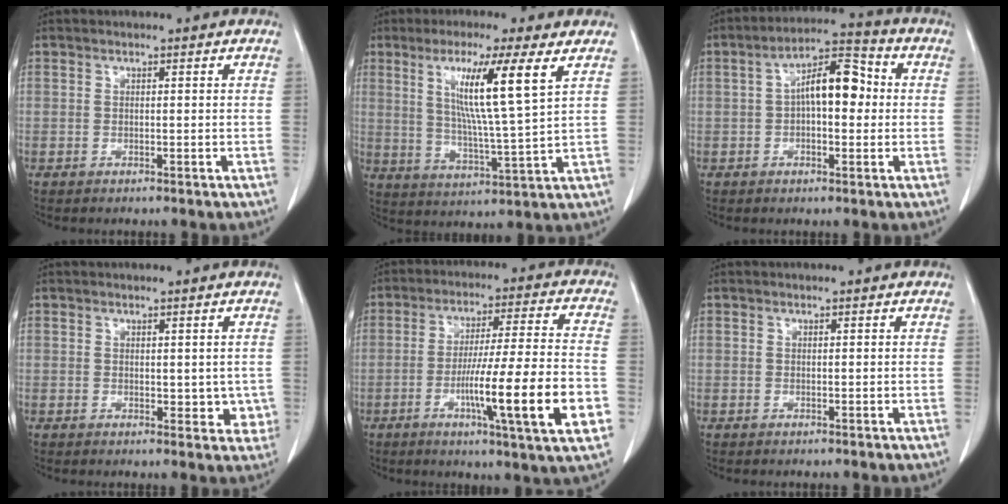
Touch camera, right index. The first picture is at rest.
{"total": 11.5, "force": [4.7, -1.0, 10.5], "torque": [-0.186, -0.008, 0.085]}
{"total": 9.3, "force": [0.6, 3.6, 8.6], "torque": [-0.148, 0.034, 0.004]}
{"total": 3.4, "force": [0.0, 2.1, 2.7], "torque": [-0.011, -0.003, 0.004]}
{"total": 17.2, "force": [-5.1, -0.1, 16.4], "torque": [-0.239, -0.010, -0.079]}
{"total": 0.0}